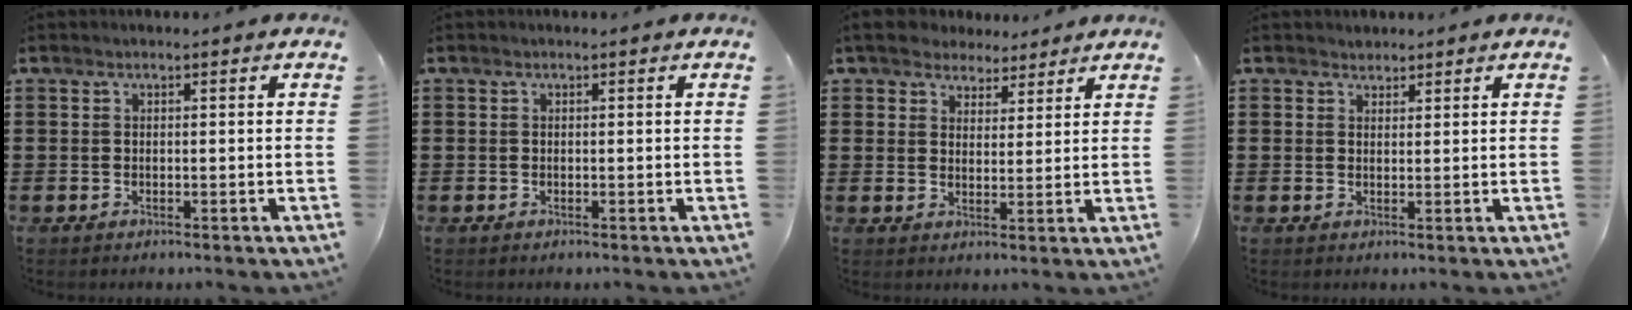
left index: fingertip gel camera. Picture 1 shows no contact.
{"total": 0.0}
{"total": 4.9, "force": [4.4, 2.2, 0.5], "torque": [-0.033, -0.003, 0.081]}
{"total": 1.3, "force": [1.2, 0.5, -0.1], "torque": [0.000, 0.002, 0.024]}